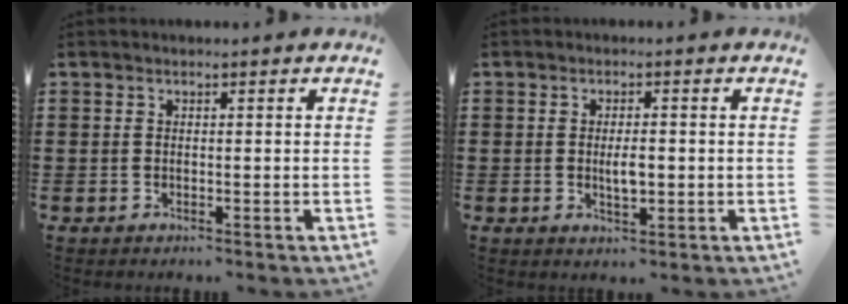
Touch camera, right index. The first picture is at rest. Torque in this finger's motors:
{"motor_torque": [0.07, 0.13, 0.25, 0.01]}